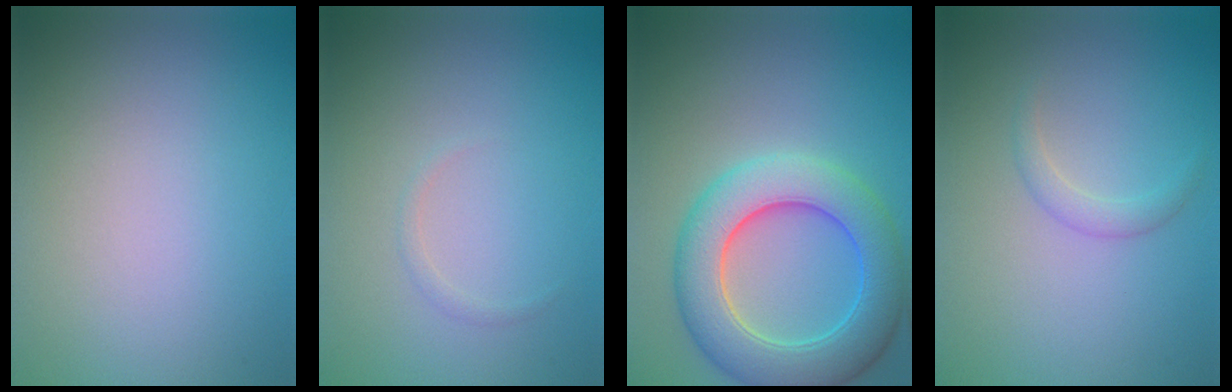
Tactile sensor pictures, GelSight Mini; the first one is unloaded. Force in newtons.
{"total": 0.6, "press": 0.6, "slide": 0.0}
{"total": 7.9, "press": 7.9, "slide": 0.3}
{"total": 1.3, "press": 1.3, "slide": 0.1}